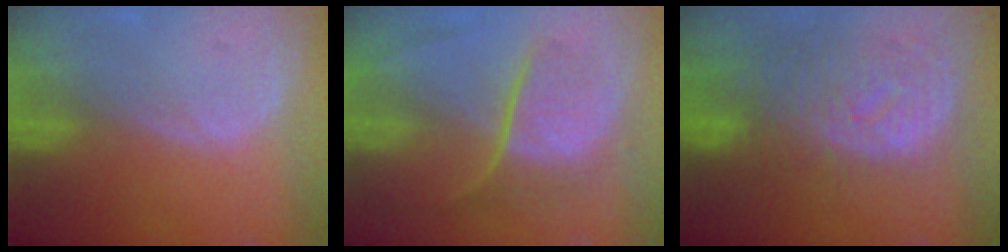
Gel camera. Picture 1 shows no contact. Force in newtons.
{"total": 9.1, "press": 7.6, "slide": 4.9}
{"total": 11.1, "press": 9.8, "slide": 5.2}